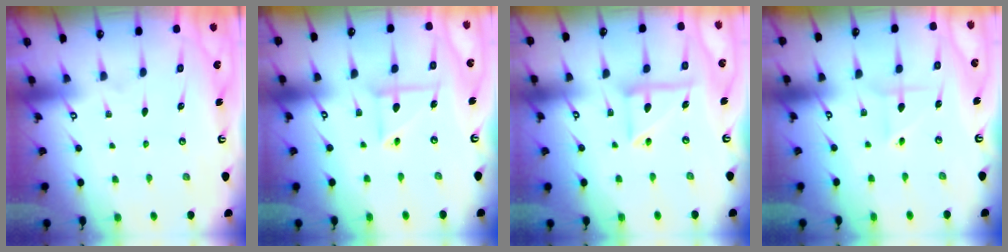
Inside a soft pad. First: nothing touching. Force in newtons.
{"total": 5.8, "press": 5.8, "slide": 0.4}
{"total": 11.3, "press": 11.2, "slide": 1.6}
{"total": 1.8, "press": 1.8, "slide": 0.2}